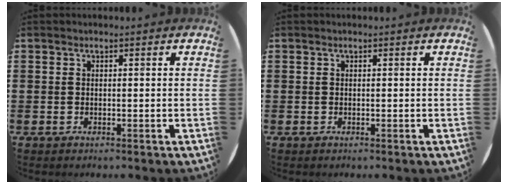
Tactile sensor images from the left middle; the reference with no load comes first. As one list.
[{"total": 0.0}]